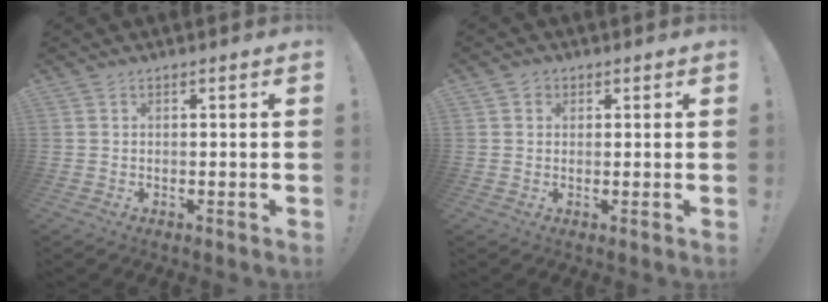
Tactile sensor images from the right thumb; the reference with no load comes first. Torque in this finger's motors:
{"motor_torque": [0.02, -0.35, -0.31, -0.01, 0.00]}